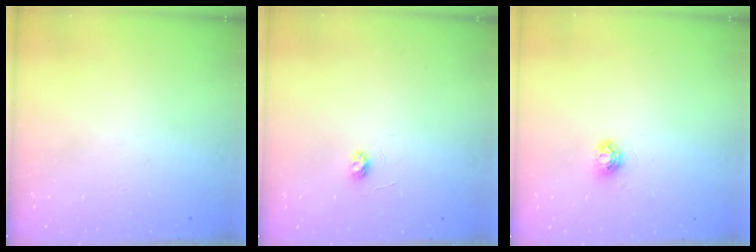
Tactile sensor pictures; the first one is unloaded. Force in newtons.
{"total": 3.1, "press": 3.1, "slide": 0.4}
{"total": 5.0, "press": 4.9, "slide": 0.4}